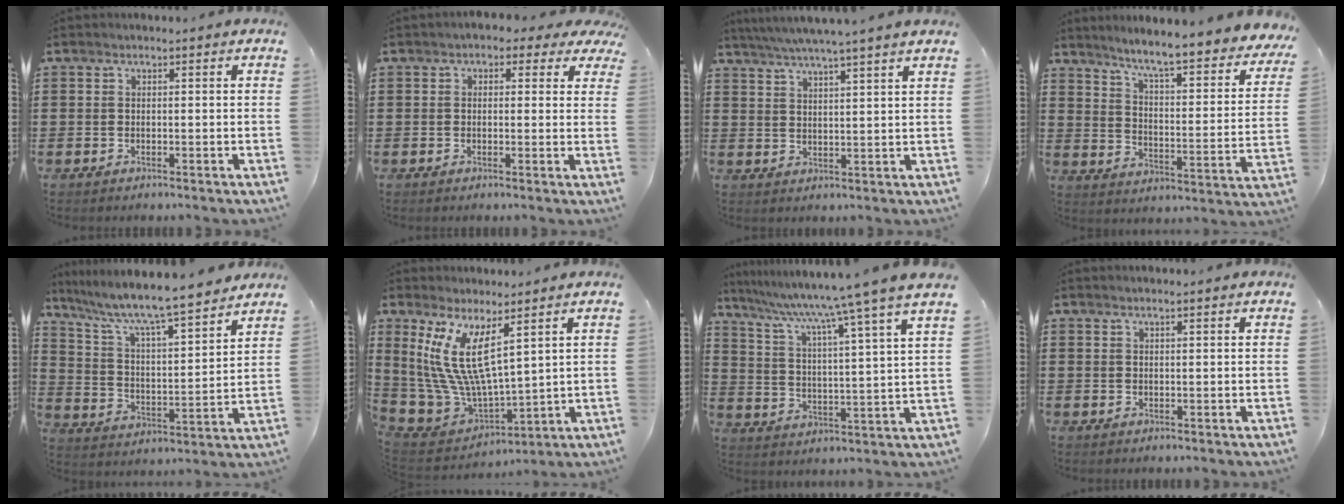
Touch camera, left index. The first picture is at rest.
{"total": 1.8, "force": [0.6, 1.3, 1.1], "torque": [-0.019, 0.007, 0.006]}
{"total": 4.4, "force": [3.9, -0.8, 2.0], "torque": [-0.051, -0.016, 0.067]}
{"total": 5.7, "force": [4.7, -0.8, 3.1], "torque": [-0.082, -0.046, 0.068]}
{"total": 7.8, "force": [6.8, 0.1, 3.8], "torque": [-0.104, -0.051, 0.107]}
{"total": 12.7, "force": [5.2, 5.2, 10.4], "torque": [-0.257, -0.031, 0.094]}
{"total": 8.4, "force": [7.2, -1.8, 4.1], "torque": [-0.109, -0.056, 0.107]}
{"total": 1.0, "force": [0.8, -0.1, 0.5], "torque": [-0.010, -0.002, 0.016]}